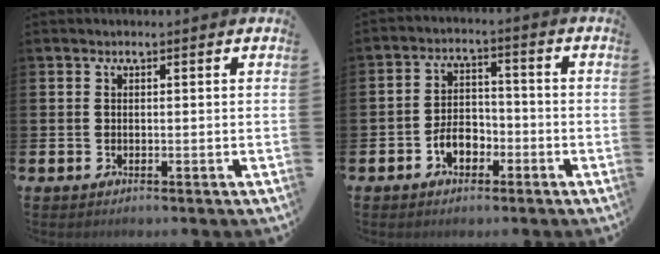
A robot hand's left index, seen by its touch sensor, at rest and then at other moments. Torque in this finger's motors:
{"motor_torque": [0.39, 0.30, 0.19, 0.12]}